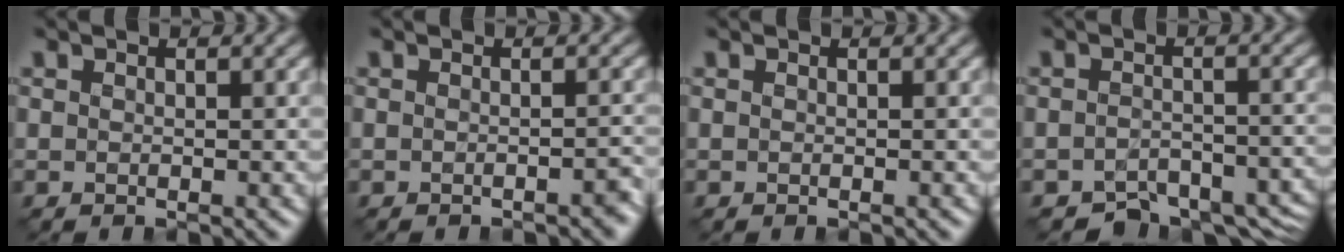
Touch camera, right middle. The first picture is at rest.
{"total": 1.4, "force": [-0.8, 0.7, 0.9], "torque": [-0.005, -0.002, -0.019]}
{"total": 0.0}
{"total": 5.1, "force": [-4.0, 2.3, 2.2], "torque": [-0.016, -0.013, -0.069]}